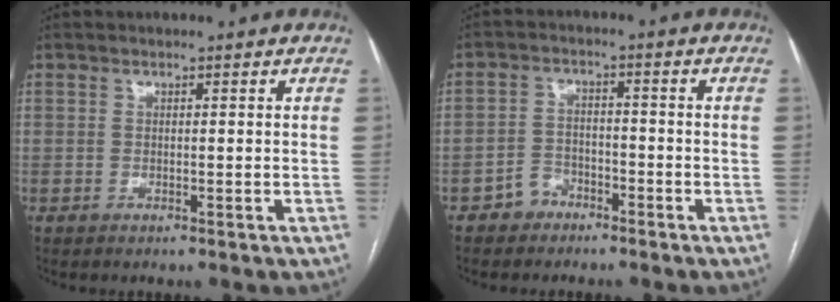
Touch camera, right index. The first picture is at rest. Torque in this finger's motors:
{"motor_torque": [-0.63, -0.52, -0.17, -0.19]}